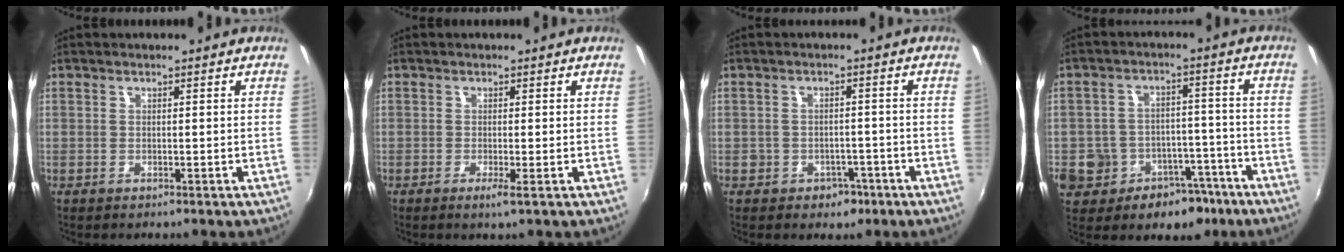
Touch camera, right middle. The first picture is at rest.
{"total": 1.4, "force": [-0.5, -0.4, 1.3], "torque": [-0.026, -0.004, -0.011]}
{"total": 4.4, "force": [-2.4, 3.5, 1.2], "torque": [-0.032, 0.005, -0.025]}
{"total": 14.1, "force": [-7.0, 10.8, 5.7], "torque": [-0.135, 0.032, -0.076]}